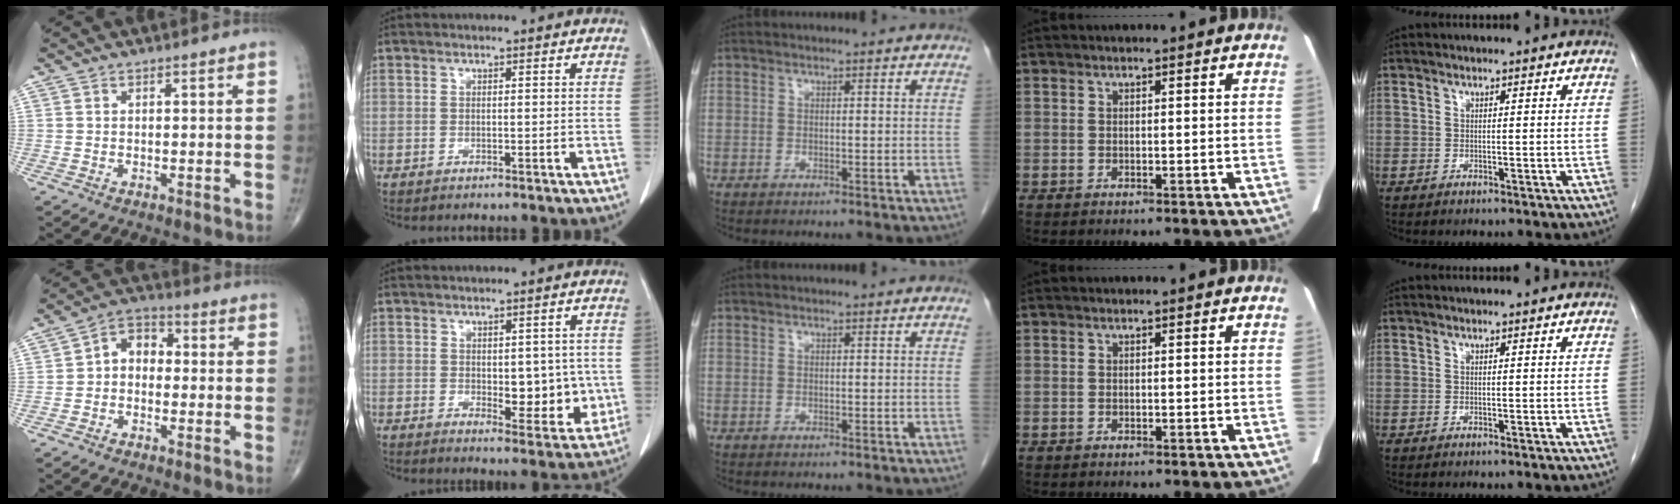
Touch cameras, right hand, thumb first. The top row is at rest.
{"thumb": {"total": 6.4, "force": [-0.3, 4.9, 4.2], "torque": [-0.043, 0.025, -0.022]}, "index": {"total": 7.5, "force": [-0.1, 4.0, 6.4], "torque": [-0.063, -0.002, 0.012]}}